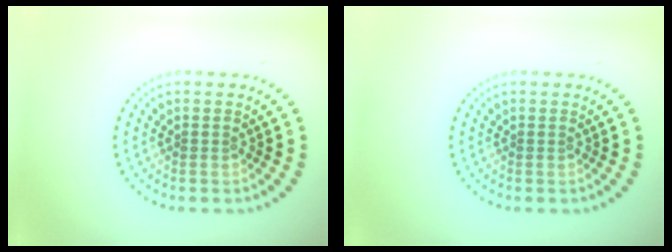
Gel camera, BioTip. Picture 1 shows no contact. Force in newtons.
{"total": 0.0}